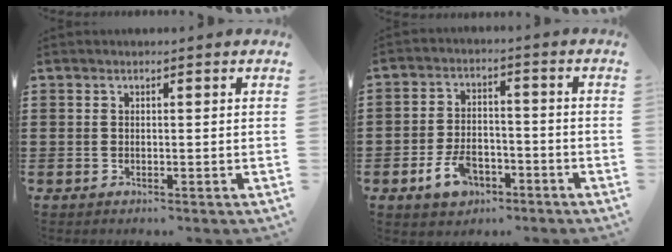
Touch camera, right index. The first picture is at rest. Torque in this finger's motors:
{"motor_torque": [0.54, 0.54, 0.12, 0.07]}